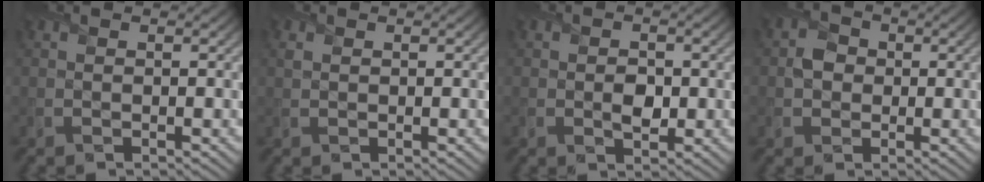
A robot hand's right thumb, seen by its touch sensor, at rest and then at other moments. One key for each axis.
{"total": 0.6, "fx": 0.4, "fy": 0.4, "fz": 0.2, "tx": -0.008, "ty": 0.002, "tz": 0.010}
{"total": 2.1, "fx": -0.2, "fy": 1.6, "fz": 1.4, "tx": -0.024, "ty": -0.005, "tz": -0.005}
{"total": 2.7, "fx": -0.1, "fy": 2.5, "fz": 1.0, "tx": -0.022, "ty": 0.001, "tz": -0.009}